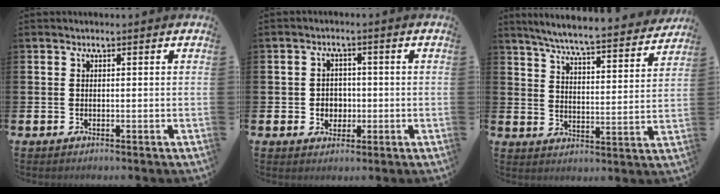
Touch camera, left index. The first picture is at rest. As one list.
[{"total": 2.8, "force": [-0.2, 2.7, 0.9], "torque": [-0.010, 0.001, -0.012]}, {"total": 6.7, "force": [6.3, 0.1, 2.2], "torque": [-0.061, -0.052, 0.104]}]